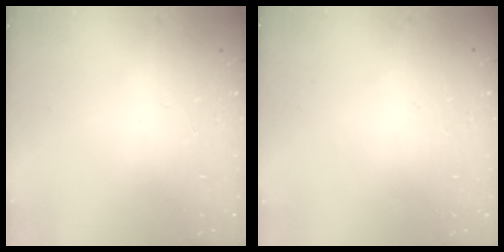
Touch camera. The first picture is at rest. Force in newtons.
{"total": 0.0}